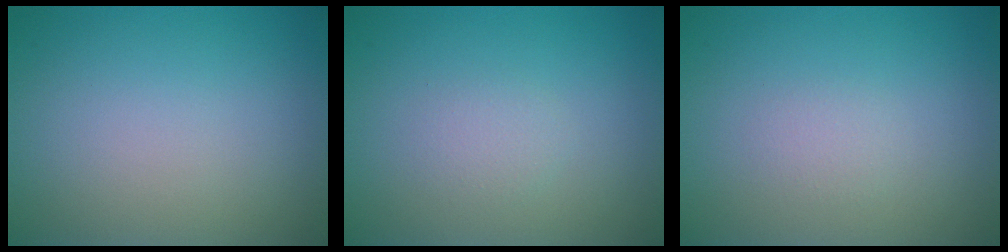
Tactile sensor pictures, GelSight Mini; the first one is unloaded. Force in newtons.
{"total": 1.1, "press": 1.1, "slide": 0.0}
{"total": 0.9, "press": 0.8, "slide": 0.1}